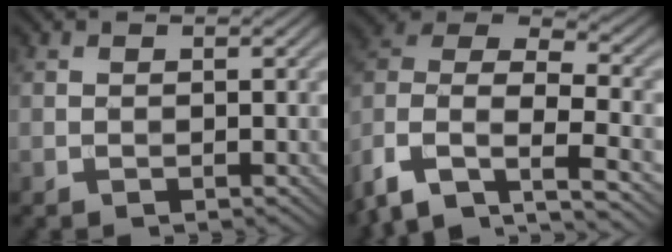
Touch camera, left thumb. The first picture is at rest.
{"total": 12.8, "force": [-5.9, 7.9, 8.2], "torque": [-0.215, -0.020, -0.100]}